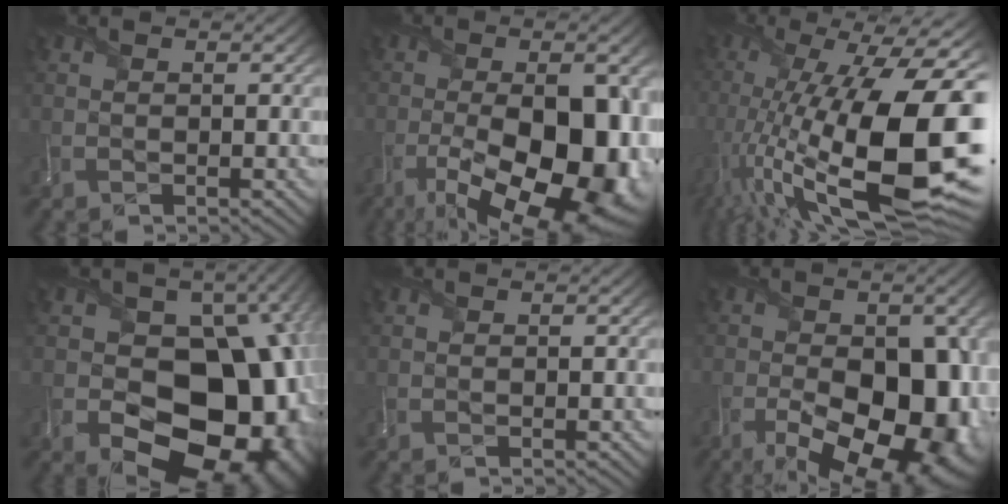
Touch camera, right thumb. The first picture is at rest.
{"total": 18.4, "force": [-6.4, 7.4, 15.6], "torque": [-0.240, -0.016, -0.084]}
{"total": 21.9, "force": [-4.2, 7.8, 20.0], "torque": [-0.344, -0.024, -0.073]}
{"total": 20.9, "force": [-4.3, 15.5, 13.3], "torque": [-0.153, -0.017, -0.076]}
{"total": 0.0}
{"total": 17.8, "force": [-6.2, 8.8, 14.2], "torque": [-0.186, -0.017, -0.075]}